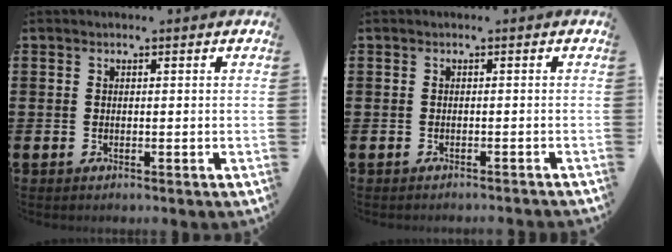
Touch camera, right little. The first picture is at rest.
{"total": 0.5, "force": [-0.5, -0.1, 0.0], "torque": [0.000, -0.001, -0.011]}